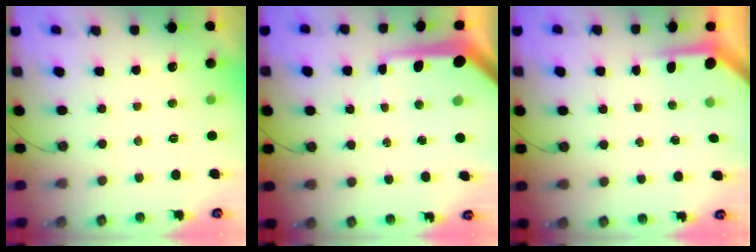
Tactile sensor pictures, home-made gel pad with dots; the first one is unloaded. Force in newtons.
{"total": 11.8, "press": 11.8, "slide": 1.1}
{"total": 3.8, "press": 3.8, "slide": 0.4}